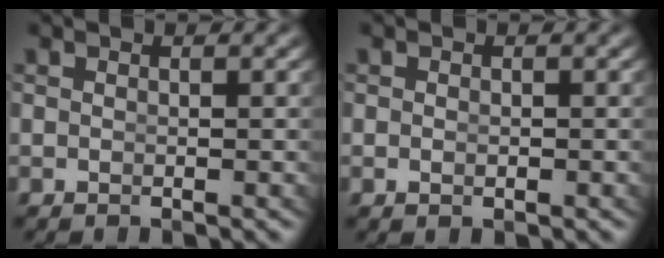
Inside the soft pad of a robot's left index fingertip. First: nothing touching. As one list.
[{"total": 0.6, "force": [-0.4, 0.2, 0.4], "torque": [-0.011, -0.010, 0.000]}]